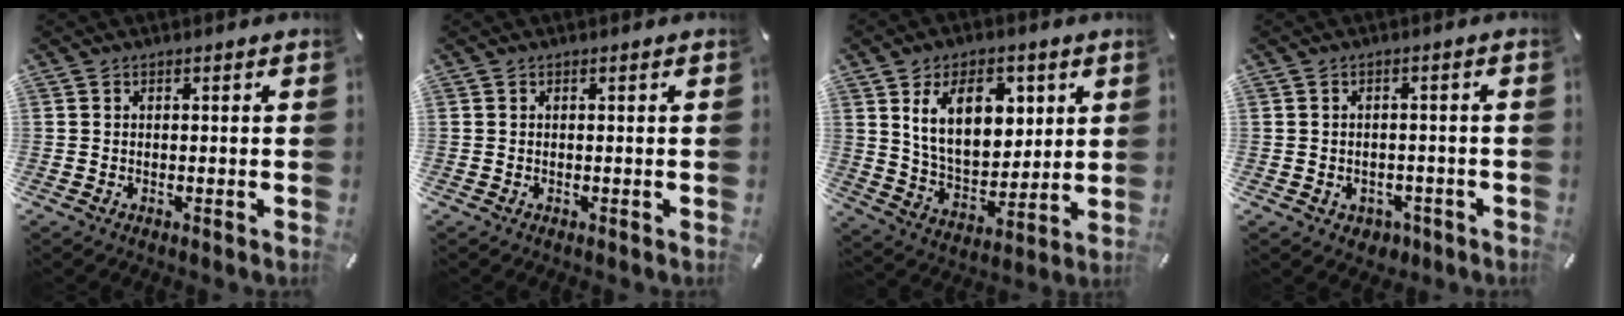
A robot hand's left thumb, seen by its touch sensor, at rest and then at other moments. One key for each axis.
{"total": 0.0}
{"total": 15.0, "fx": 6.0, "fy": 9.8, "fz": 9.6, "tx": -0.153, "ty": -0.008, "tz": 0.110}
{"total": 2.9, "fx": -1.0, "fy": 2.6, "fz": 1.0, "tx": -0.010, "ty": 0.002, "tz": -0.020}